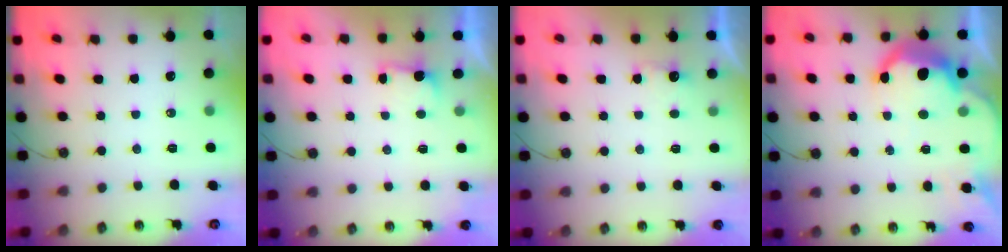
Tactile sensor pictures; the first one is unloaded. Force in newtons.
{"total": 2.1, "press": 1.9, "slide": 0.8}
{"total": 2.4, "press": 2.2, "slide": 0.8}
{"total": 14.4, "press": 14.3, "slide": 1.0}